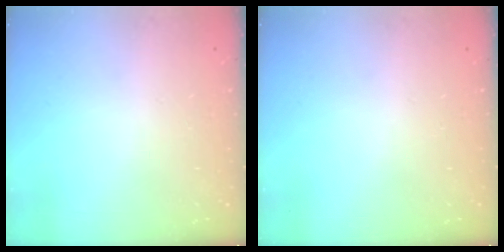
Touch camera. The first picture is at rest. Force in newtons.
{"total": 0.0}